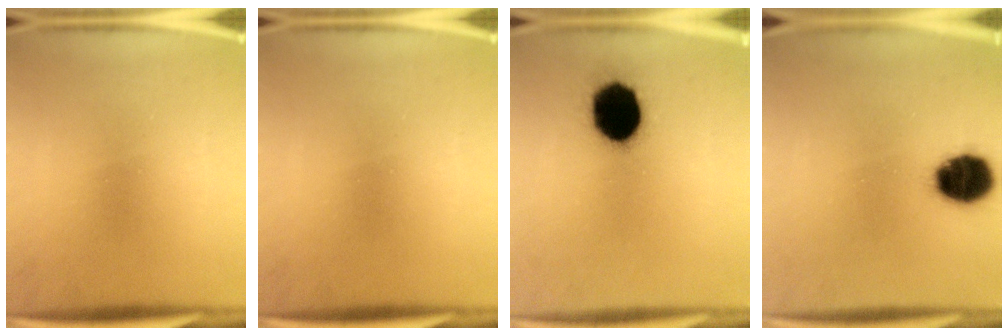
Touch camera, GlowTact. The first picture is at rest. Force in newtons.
{"total": 0.0}
{"total": 16.9}
{"total": 12.8}